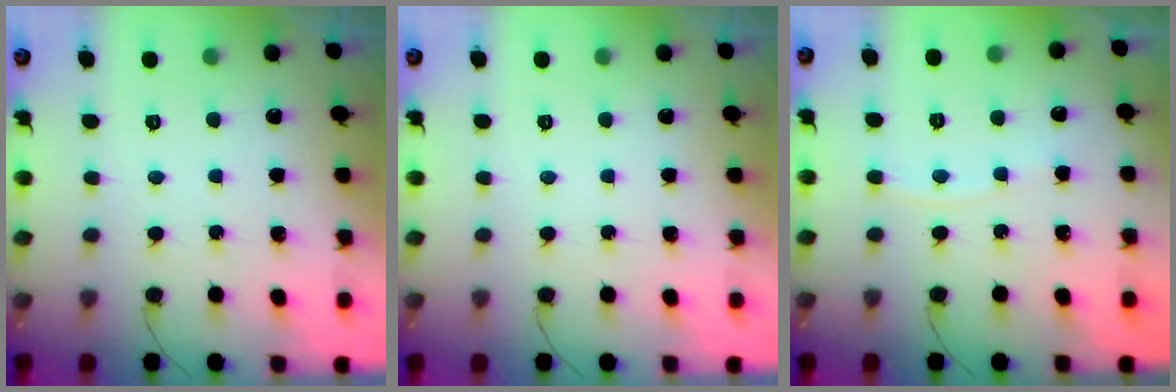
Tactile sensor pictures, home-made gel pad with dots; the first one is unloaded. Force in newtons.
{"total": 0.0}
{"total": 3.2, "press": 3.1, "slide": 0.4}